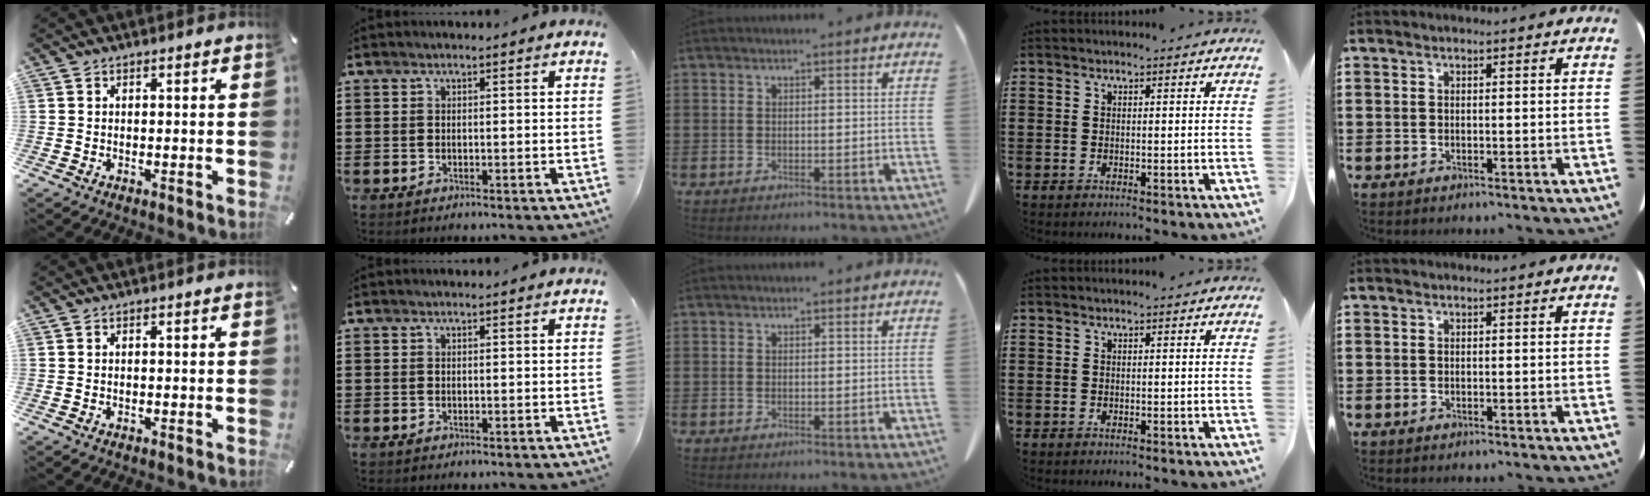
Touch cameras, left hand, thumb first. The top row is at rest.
{}